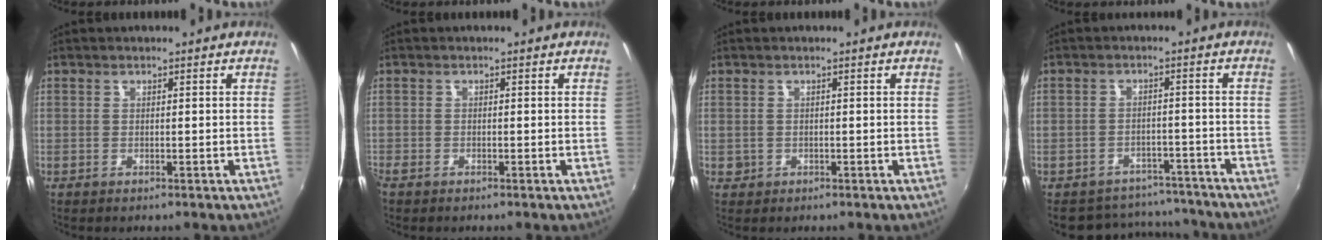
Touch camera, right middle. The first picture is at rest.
{"total": 2.1, "force": [-1.4, 1.2, 1.0], "torque": [-0.021, -0.006, -0.026]}
{"total": 2.4, "force": [-0.2, 2.2, 0.9], "torque": [-0.014, 0.000, 0.000]}
{"total": 11.2, "force": [-9.2, 6.0, 1.9], "torque": [-0.047, 0.035, -0.110]}